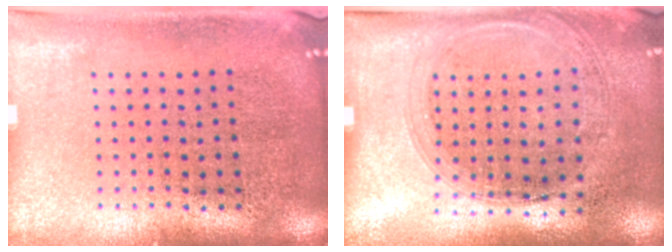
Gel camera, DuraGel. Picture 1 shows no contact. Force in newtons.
{"total": 1.4, "press": 1.3, "slide": 0.5}